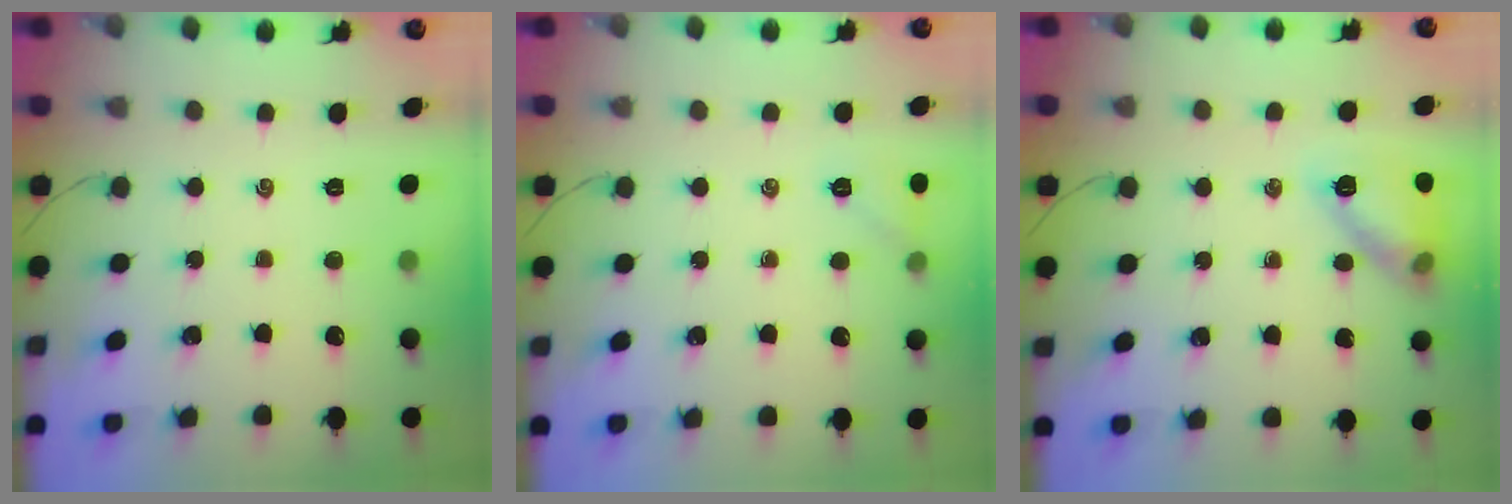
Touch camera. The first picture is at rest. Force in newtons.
{"total": 5.9, "press": 5.7, "slide": 1.5}
{"total": 13.1, "press": 13.1, "slide": 1.2}